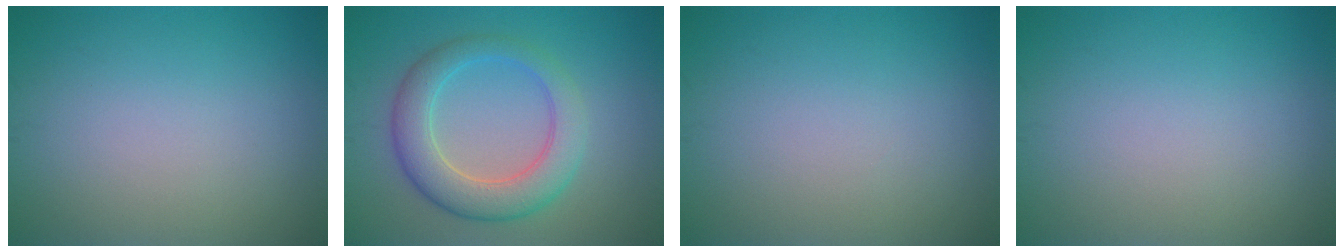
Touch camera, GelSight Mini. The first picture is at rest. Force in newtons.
{"total": 5.6, "press": 5.6, "slide": 0.3}
{"total": 0.0}
{"total": 0.0}